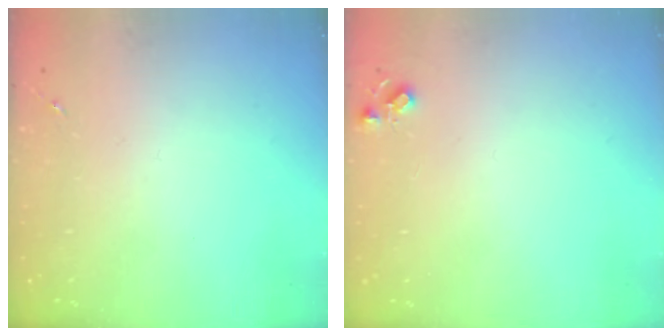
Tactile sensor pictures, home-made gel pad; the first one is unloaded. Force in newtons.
{"total": 5.1, "press": 5.1, "slide": 0.7}